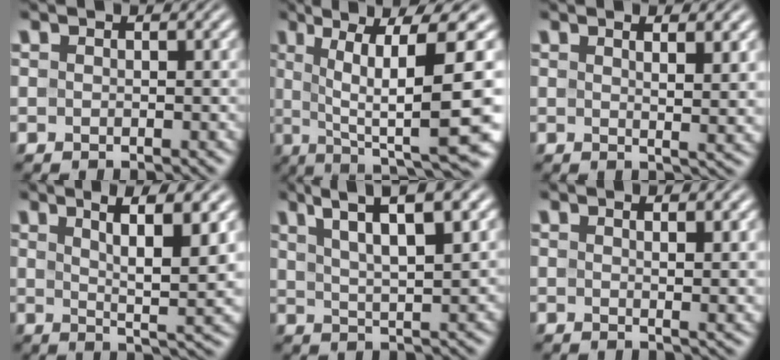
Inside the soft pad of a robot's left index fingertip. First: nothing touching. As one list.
[{"total": 13.6, "force": [1.0, 2.8, 13.2], "torque": [-0.186, 0.006, 0.033]}, {"total": 4.1, "force": [1.7, 1.0, 3.6], "torque": [-0.044, -0.001, 0.024]}, {"total": 8.1, "force": [2.9, 1.6, 7.4], "torque": [-0.103, 0.004, 0.053]}, {"total": 6.6, "force": [4.1, 1.4, 4.9], "torque": [-0.081, 0.011, 0.073]}, {"total": 3.6, "force": [1.2, 0.9, 3.3], "torque": [-0.039, 0.001, 0.019]}]